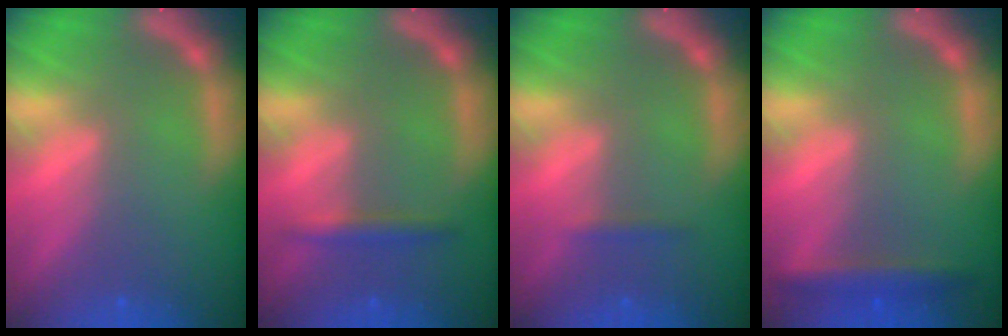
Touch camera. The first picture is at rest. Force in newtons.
{"total": 1.9}
{"total": 0.9}
{"total": 2.9}